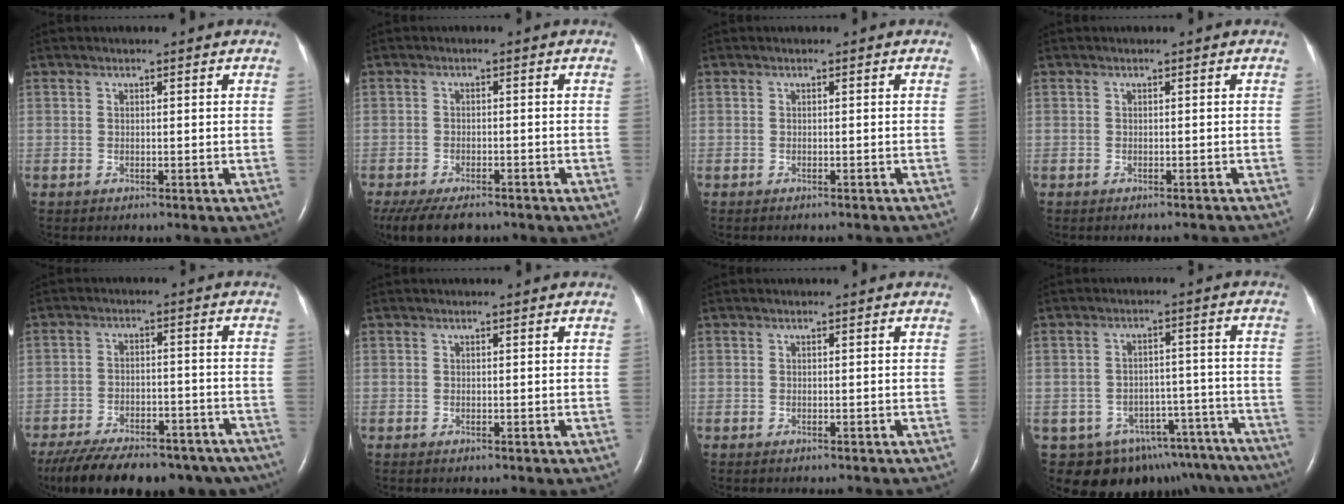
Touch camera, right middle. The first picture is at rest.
{"total": 9.6, "force": [-7.5, 3.7, 4.8], "torque": [-0.089, -0.013, -0.113]}
{"total": 1.5, "force": [-1.5, 0.2, 0.4], "torque": [-0.008, -0.004, -0.017]}
{"total": 1.7, "force": [-1.6, 0.3, 0.2], "torque": [-0.006, -0.004, -0.018]}
{"total": 24.6, "force": [-19.7, 9.4, 11.2], "torque": [-0.197, -0.021, -0.262]}
{"total": 0.0}
{"total": 1.1, "force": [-1.0, 0.2, 0.4], "torque": [-0.008, -0.003, -0.013]}
{"total": 17.4, "force": [-13.9, 9.5, 4.5], "torque": [-0.036, 0.053, -0.155]}